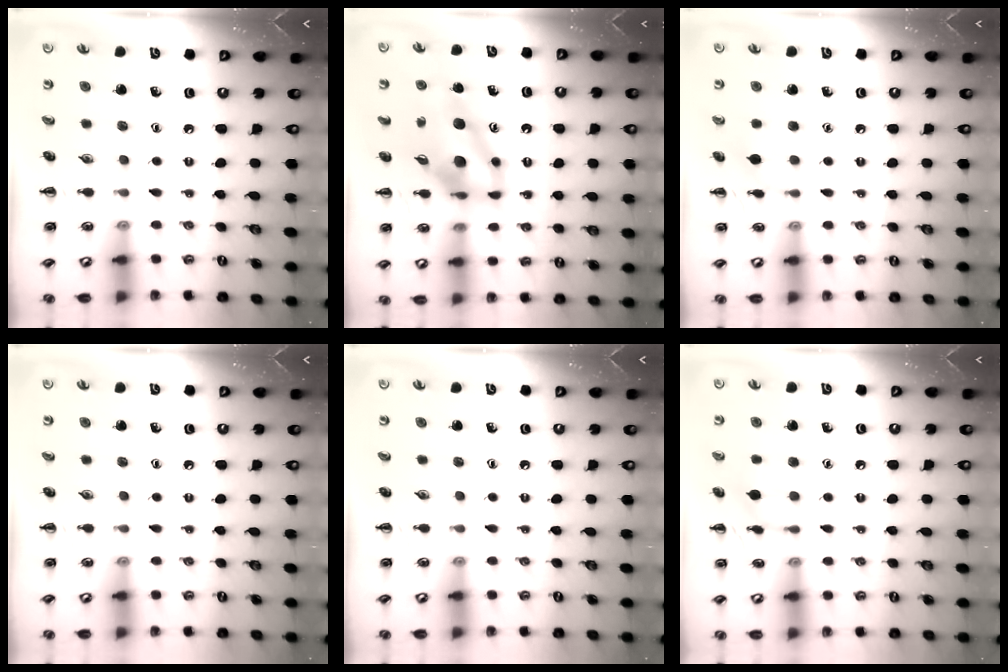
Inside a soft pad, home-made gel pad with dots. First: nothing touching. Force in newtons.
{"total": 11.0, "press": 10.3, "slide": 3.7}
{"total": 5.0, "press": 4.6, "slide": 1.9}
{"total": 0.0}
{"total": 0.0}
{"total": 7.7, "press": 7.4, "slide": 1.9}